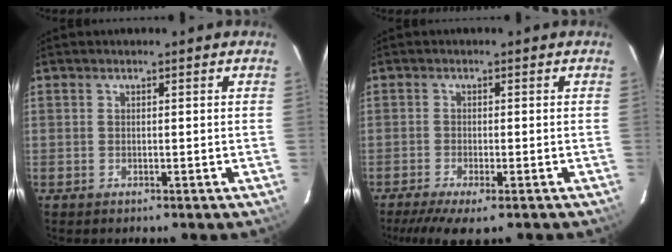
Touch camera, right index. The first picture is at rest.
{"total": 7.4, "force": [-5.5, 1.3, 4.8], "torque": [-0.105, -0.028, -0.091]}